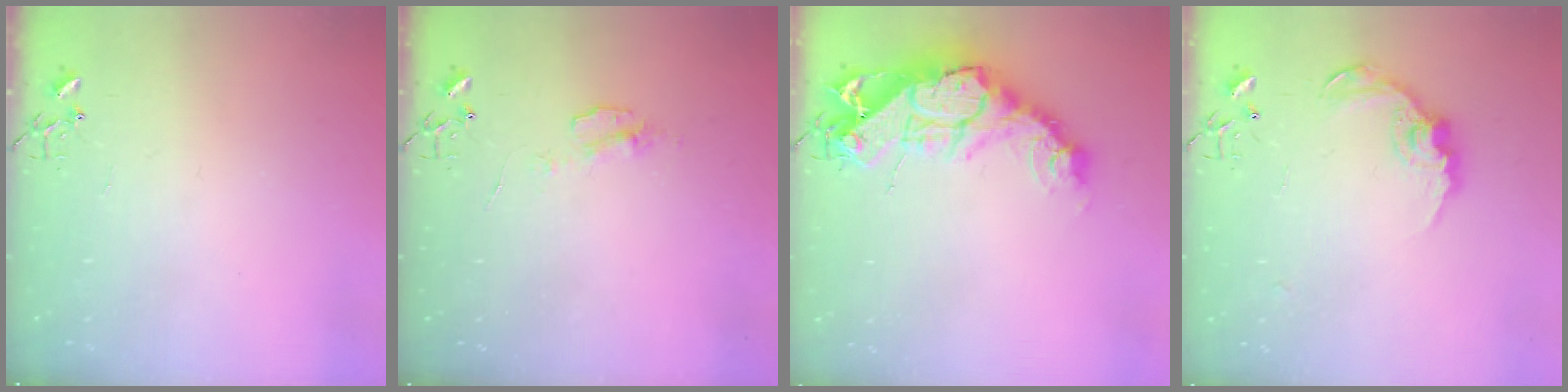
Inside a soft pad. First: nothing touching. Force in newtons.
{"total": 5.6, "press": 5.5, "slide": 0.7}
{"total": 17.6, "press": 17.5, "slide": 2.1}
{"total": 12.2, "press": 12.2, "slide": 0.5}